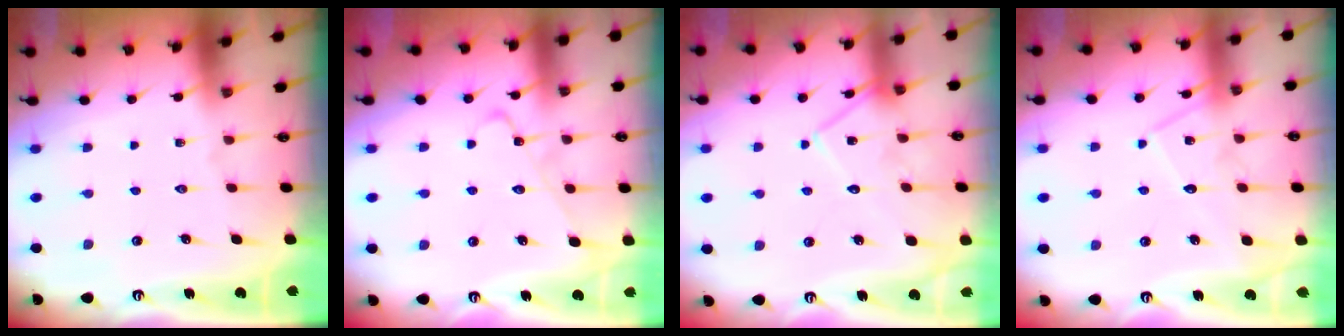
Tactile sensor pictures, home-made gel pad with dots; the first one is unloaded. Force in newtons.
{"total": 4.4, "press": 4.4, "slide": 0.5}
{"total": 12.3, "press": 12.3, "slide": 1.0}
{"total": 10.4, "press": 10.4, "slide": 0.7}